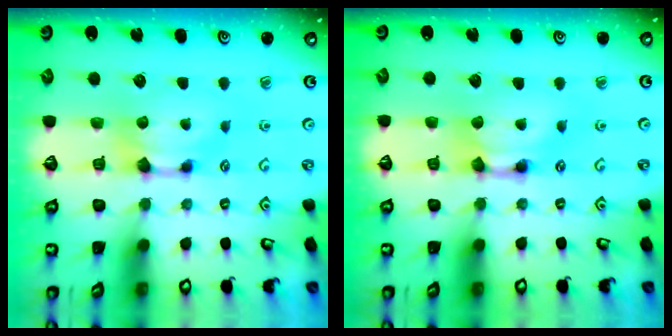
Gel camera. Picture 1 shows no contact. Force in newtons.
{"total": 2.0, "press": 2.0, "slide": 0.1}